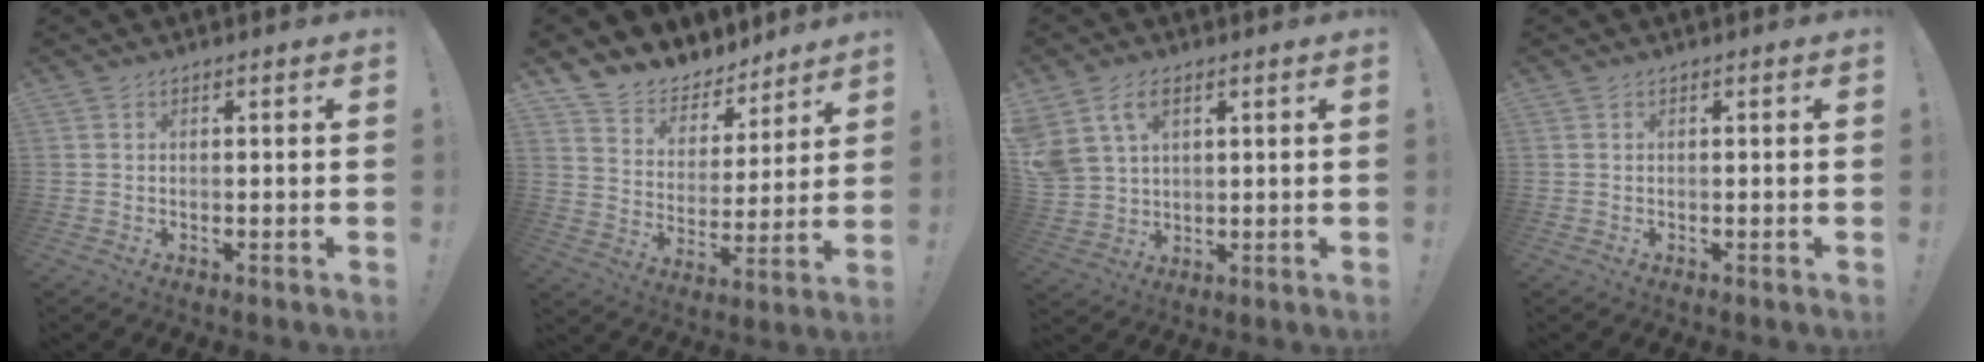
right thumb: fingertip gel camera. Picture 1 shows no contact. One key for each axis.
{"total": 8.6, "fx": 7.4, "fy": 4.4, "fz": 0.6, "tx": -0.016, "ty": -0.072, "tz": 0.138}
{"total": 8.7, "fx": 4.6, "fy": 5.7, "fz": 4.8, "tx": -0.097, "ty": -0.011, "tz": 0.094}
{"total": 0.0}